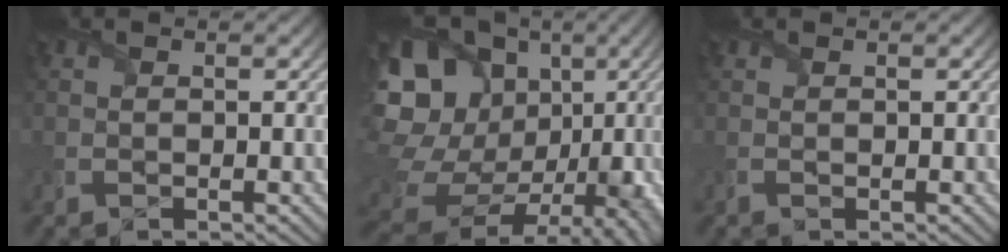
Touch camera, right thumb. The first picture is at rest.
{"total": 20.7, "force": [3.5, 17.6, 10.3], "torque": [-0.251, 0.007, 0.074]}
{"total": 0.0}